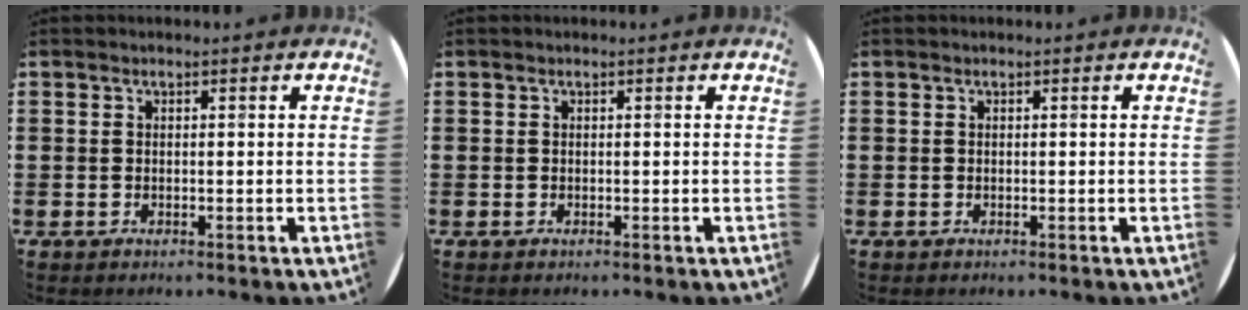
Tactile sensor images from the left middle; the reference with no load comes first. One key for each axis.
{"total": 0.0}
{"total": 0.0}